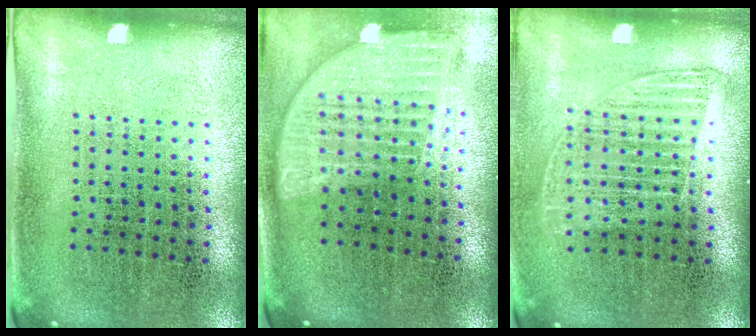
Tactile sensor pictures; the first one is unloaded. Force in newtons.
{"total": 1.8, "press": 1.5, "slide": 1.0}
{"total": 1.3, "press": 1.1, "slide": 0.6}